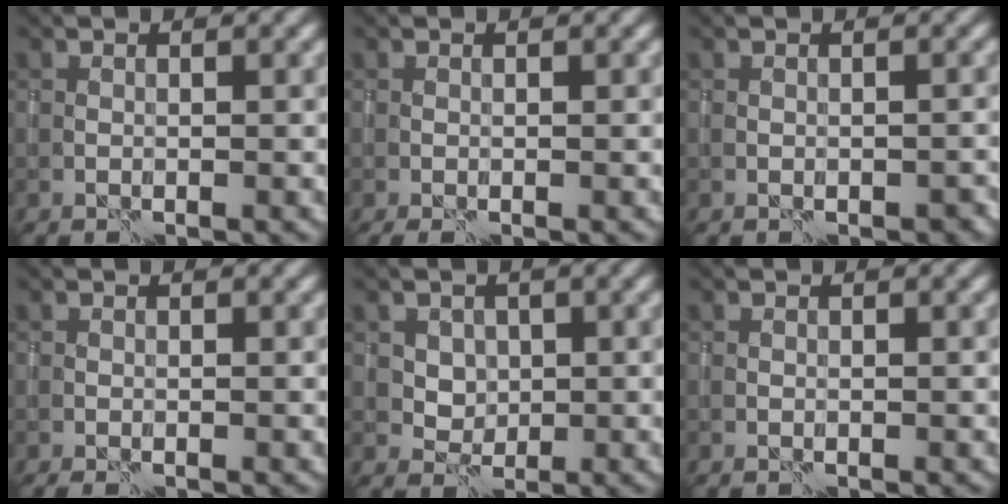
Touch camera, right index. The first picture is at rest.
{"total": 0.8, "force": [-0.3, 0.3, 0.6], "torque": [-0.015, -0.004, -0.002]}
{"total": 1.8, "force": [-1.1, 1.0, 1.1], "torque": [-0.015, -0.003, -0.008]}
{"total": 0.6, "force": [-0.3, 0.2, 0.5], "torque": [-0.012, -0.003, -0.002]}
{"total": 2.1, "force": [1.0, 1.9, 0.2], "torque": [-0.008, -0.009, 0.035]}
{"total": 0.0}